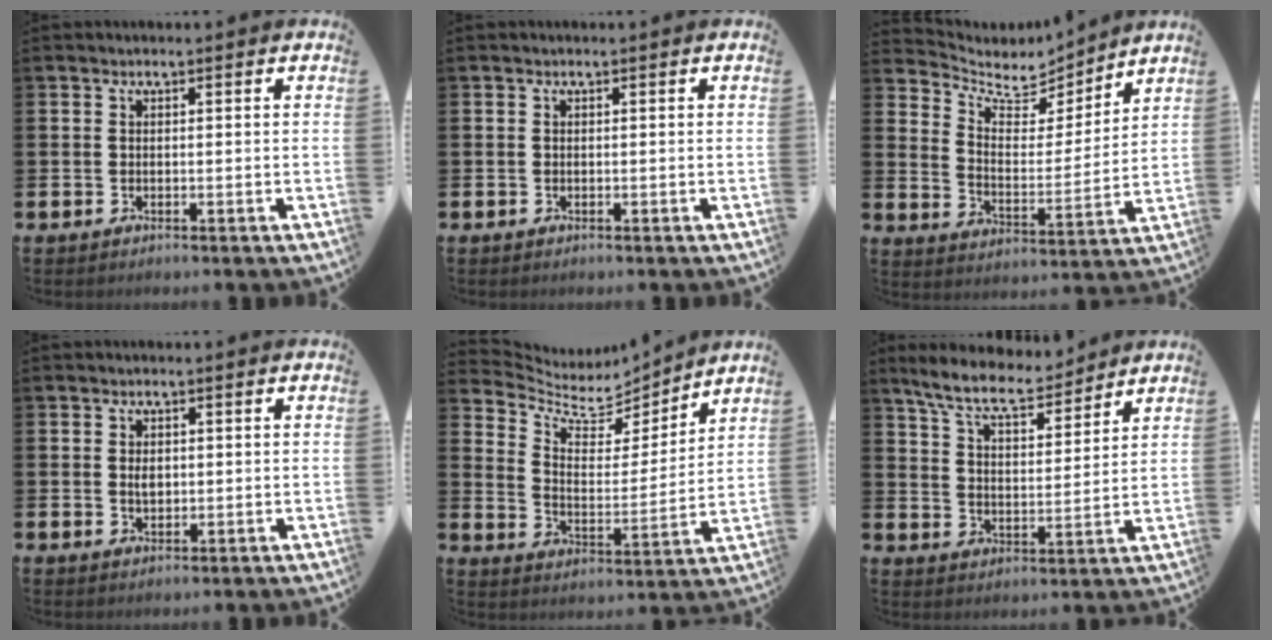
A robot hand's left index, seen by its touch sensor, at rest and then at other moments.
{"total": 0.0}
{"total": 6.2, "force": [5.6, 2.5, 0.9], "torque": [-0.049, -0.049, 0.094]}
{"total": 1.6, "force": [0.3, 1.1, 1.2], "torque": [-0.004, -0.002, 0.000]}
{"total": 6.3, "force": [5.6, 2.6, 1.3], "torque": [-0.063, -0.048, 0.093]}
{"total": 8.6, "force": [7.8, 1.7, 3.0], "torque": [-0.089, -0.036, 0.141]}